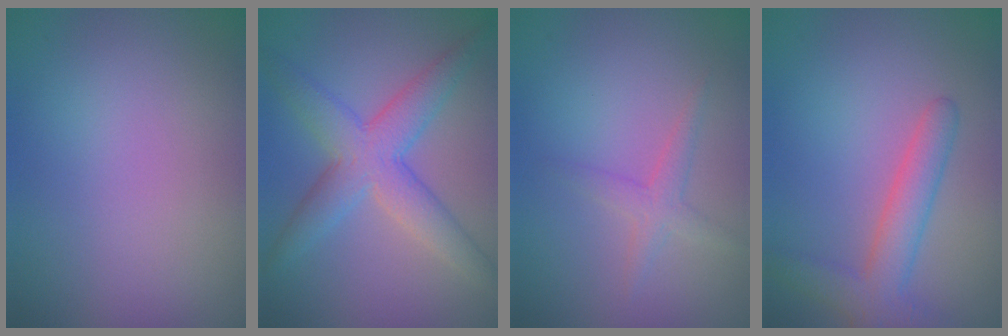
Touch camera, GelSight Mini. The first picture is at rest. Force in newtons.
{"total": 5.4, "press": 5.4, "slide": 0.2}
{"total": 1.6, "press": 1.6, "slide": 0.1}
{"total": 3.7, "press": 3.7, "slide": 0.2}